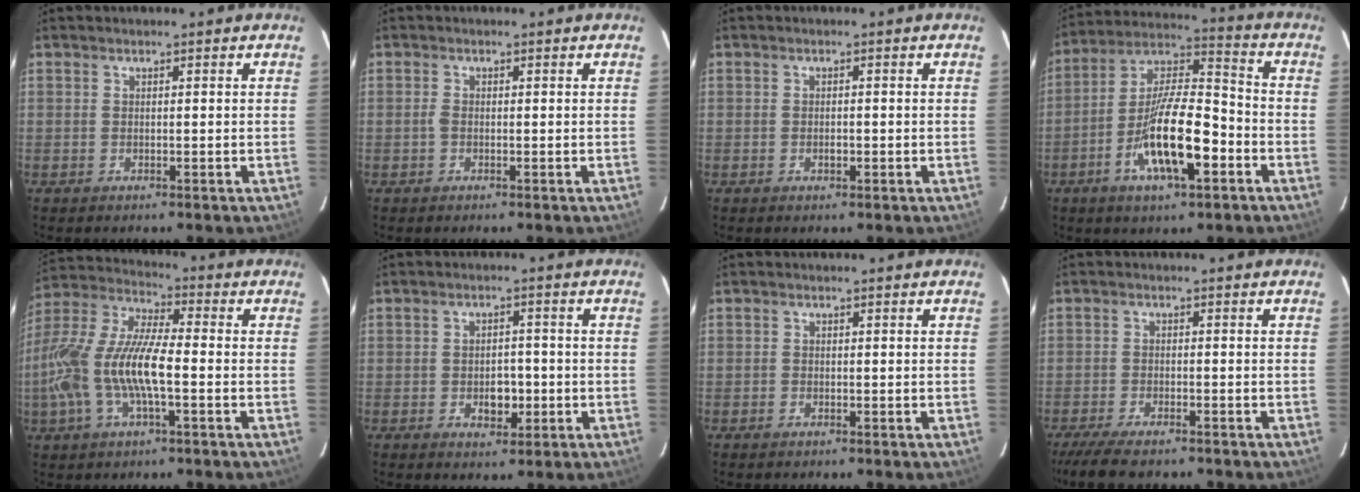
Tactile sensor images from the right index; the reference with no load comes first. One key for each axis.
{"total": 1.0, "fx": -0.3, "fy": 0.6, "fz": 0.7, "tx": -0.015, "ty": 0.002, "tz": -0.007}
{"total": 1.1, "fx": -0.4, "fy": 0.8, "fz": 0.7, "tx": -0.011, "ty": 0.001, "tz": -0.006}
{"total": 16.1, "fx": -6.2, "fy": 5.0, "fz": 14.0, "tx": -0.265, "ty": 0.000, "tz": -0.113}
{"total": 17.5, "fx": -3.9, "fy": 5.5, "fz": 16.2, "tx": -0.332, "ty": -0.002, "tz": -0.079}
{"total": 4.4, "fx": -1.2, "fy": 3.0, "fz": 2.9, "tx": -0.050, "ty": 0.002, "tz": -0.011}
{"total": 0.8, "fx": -0.6, "fy": 0.5, "fz": 0.2, "tx": -0.004, "ty": 0.002, "tz": -0.012}
{"total": 9.0, "fx": -7.6, "fy": 1.9, "fz": 4.5, "tx": -0.111, "ty": -0.029, "tz": -0.132}